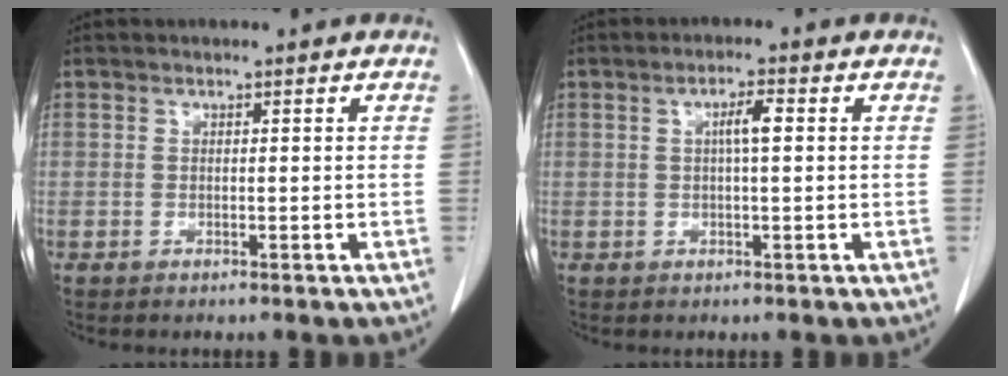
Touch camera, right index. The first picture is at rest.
{"total": 3.0, "force": [0.5, 0.3, 3.0], "torque": [-0.053, 0.004, 0.008]}